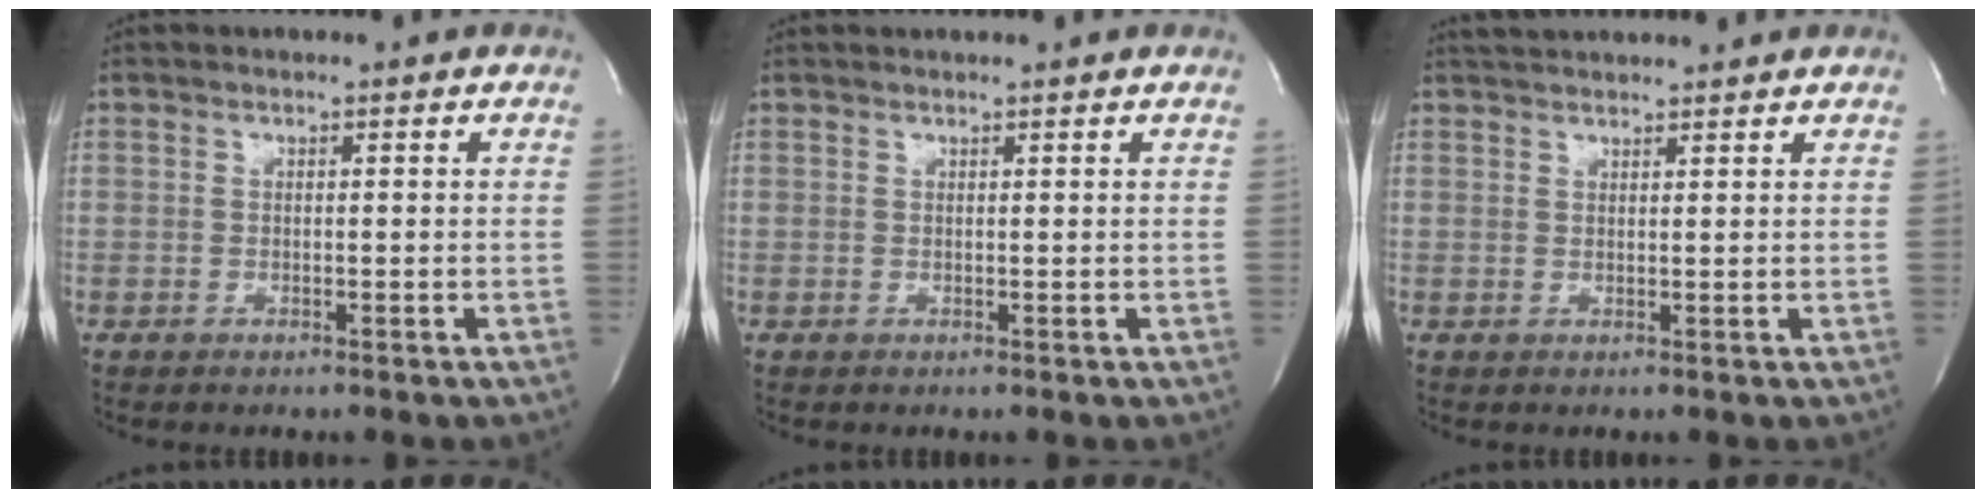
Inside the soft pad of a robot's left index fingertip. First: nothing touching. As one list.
[{"total": 3.2, "force": [3.1, 0.0, 1.0], "torque": [-0.015, 0.024, 0.037]}, {"total": 6.2, "force": [5.9, 0.7, 1.7], "torque": [-0.031, 0.036, 0.087]}]